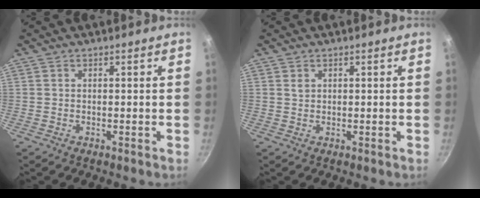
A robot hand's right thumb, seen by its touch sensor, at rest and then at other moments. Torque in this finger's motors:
{"motor_torque": [0.24, 0.81, 0.34, -0.16, 0.03]}